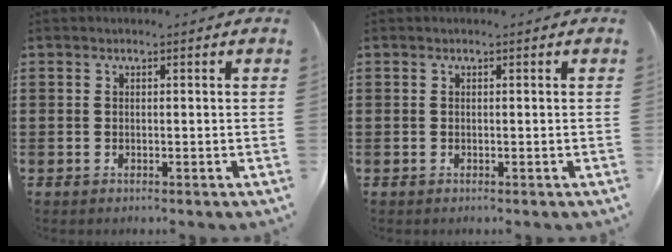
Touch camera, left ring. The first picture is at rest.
{"total": 0.0}